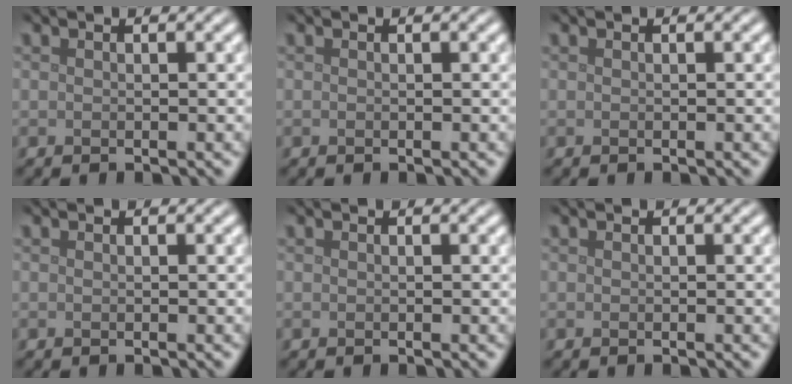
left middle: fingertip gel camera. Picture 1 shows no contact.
{"total": 0.0}
{"total": 0.0}
{"total": 0.0}
{"total": 0.0}
{"total": 0.0}